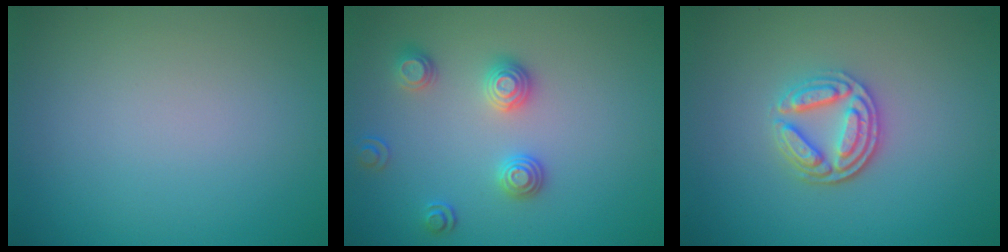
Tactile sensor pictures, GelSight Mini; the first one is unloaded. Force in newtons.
{"total": 2.7, "press": 2.6, "slide": 0.9}
{"total": 3.6, "press": 3.1, "slide": 1.8}